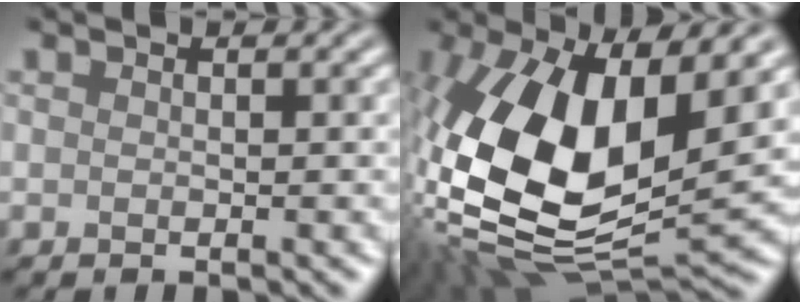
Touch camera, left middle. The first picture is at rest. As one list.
[{"total": 16.8, "force": [1.8, 8.5, 14.4], "torque": [-0.304, -0.003, 0.025]}]